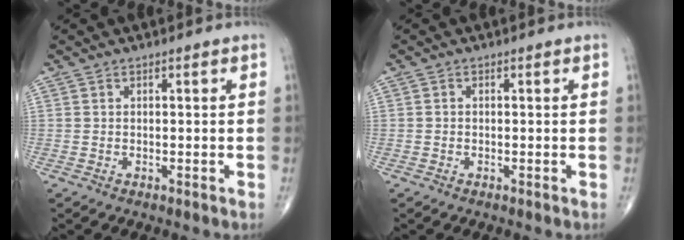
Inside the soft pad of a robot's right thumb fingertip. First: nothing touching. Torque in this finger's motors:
{"motor_torque": [-0.15, 0.12, -0.19, -0.37, 0.02]}